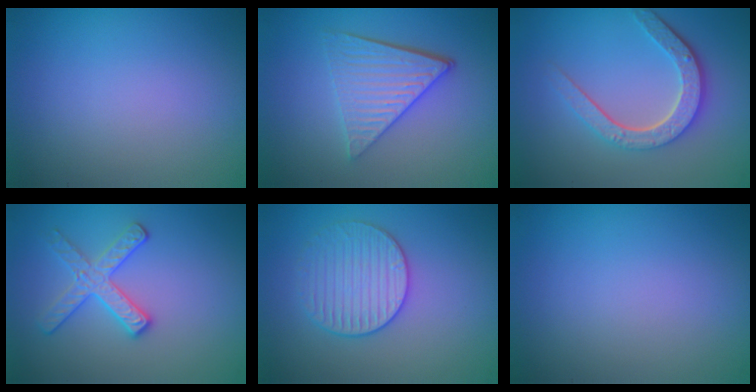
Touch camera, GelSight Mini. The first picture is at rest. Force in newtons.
{"total": 4.8, "press": 3.6, "slide": 3.1}
{"total": 4.8, "press": 3.7, "slide": 3.0}
{"total": 2.8, "press": 2.7, "slide": 0.6}
{"total": 3.2, "press": 3.2, "slide": 0.3}
{"total": 0.0}